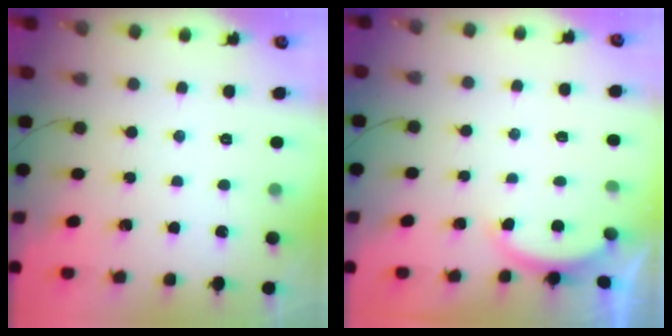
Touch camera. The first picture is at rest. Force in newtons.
{"total": 1.9, "press": 1.8, "slide": 0.5}